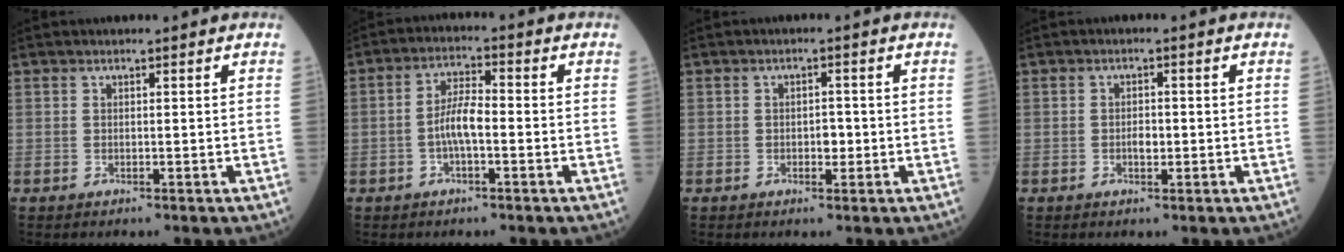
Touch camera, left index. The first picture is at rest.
{"total": 5.0, "force": [-1.4, 1.2, 4.6], "torque": [-0.094, 0.005, -0.030]}
{"total": 1.9, "force": [-0.7, 1.0, 1.4], "torque": [-0.016, 0.001, -0.011]}
{"total": 1.7, "force": [-0.6, 0.8, 1.4], "torque": [-0.023, -0.001, -0.011]}